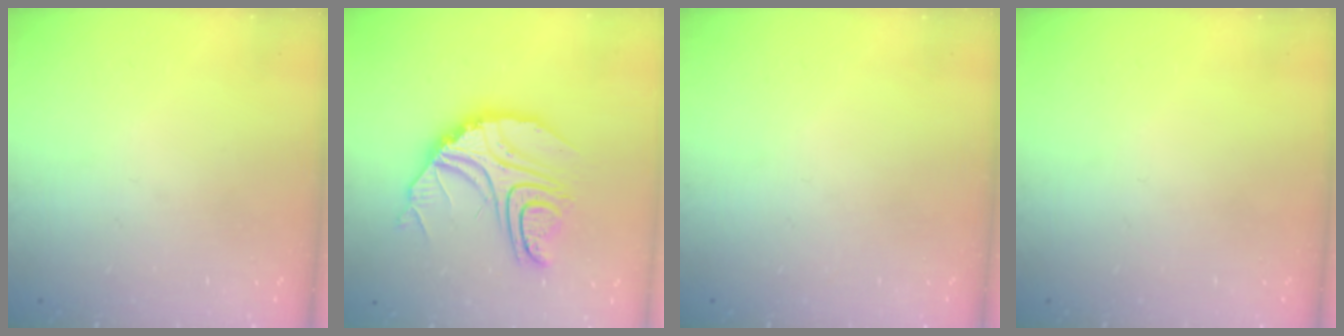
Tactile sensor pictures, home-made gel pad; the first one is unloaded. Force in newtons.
{"total": 14.0, "press": 13.9, "slide": 1.2}
{"total": 0.0}
{"total": 0.0}